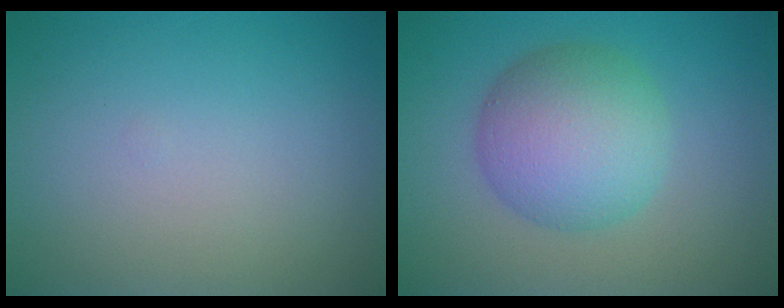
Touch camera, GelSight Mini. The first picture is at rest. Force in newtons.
{"total": 6.8, "press": 6.7, "slide": 0.1}